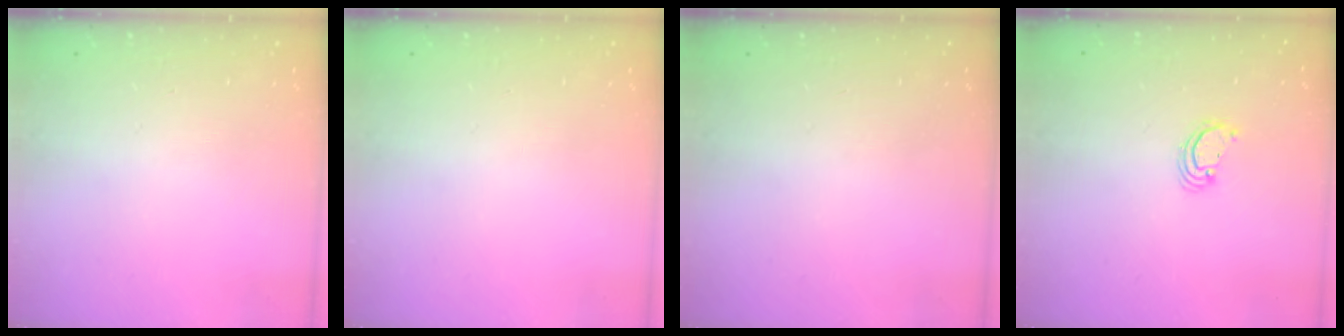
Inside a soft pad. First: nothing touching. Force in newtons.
{"total": 0.0}
{"total": 0.0}
{"total": 2.2, "press": 2.2, "slide": 0.2}